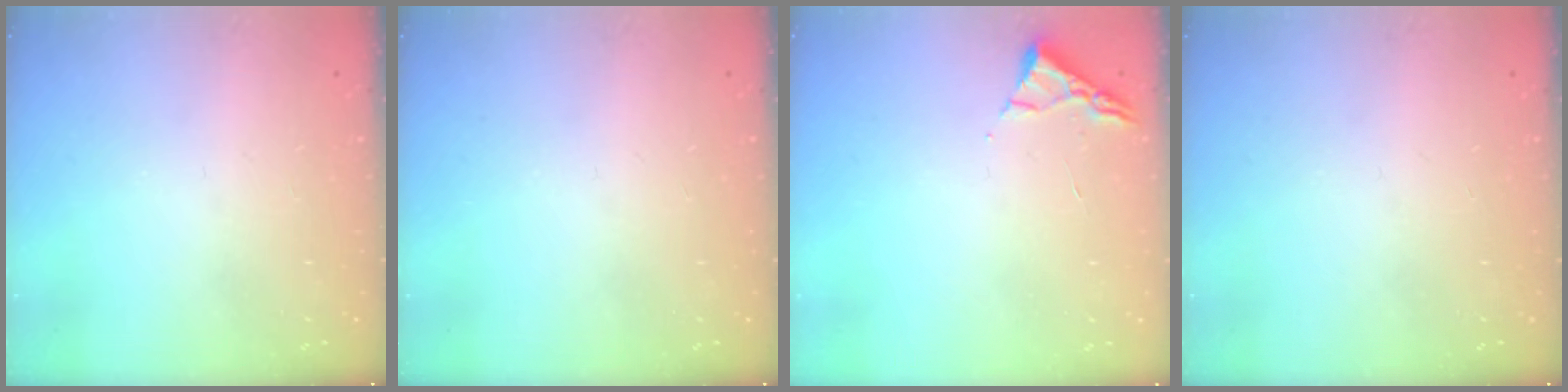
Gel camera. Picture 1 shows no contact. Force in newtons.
{"total": 0.0}
{"total": 3.0, "press": 2.9, "slide": 0.4}
{"total": 0.0}